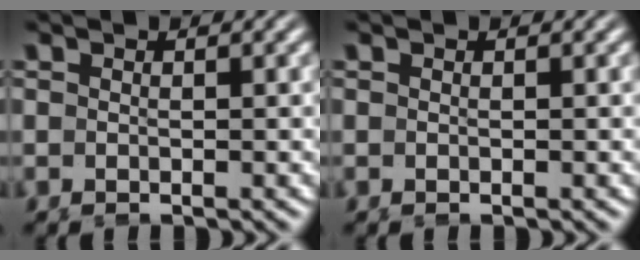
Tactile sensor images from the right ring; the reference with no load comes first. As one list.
[{"total": 0.0}]